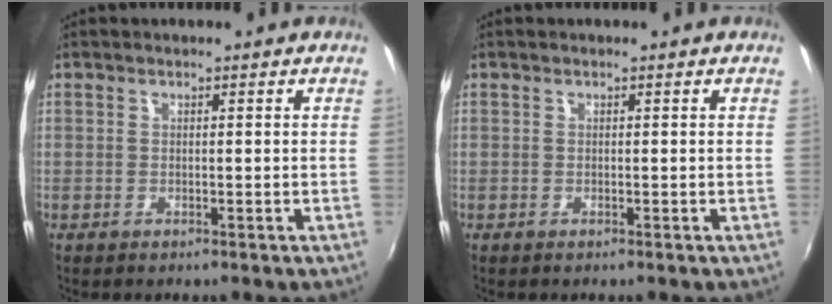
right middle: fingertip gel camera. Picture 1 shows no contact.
{"total": 0.0}